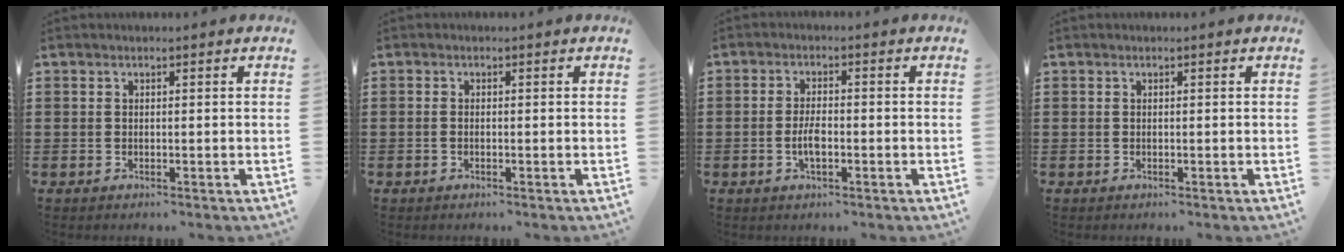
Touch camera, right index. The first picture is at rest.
{"total": 0.6, "force": [-0.3, 0.2, 0.4], "torque": [-0.011, -0.004, -0.006]}
{"total": 3.5, "force": [-1.0, 1.3, 3.1], "torque": [-0.064, 0.001, -0.019]}
{"total": 0.0}